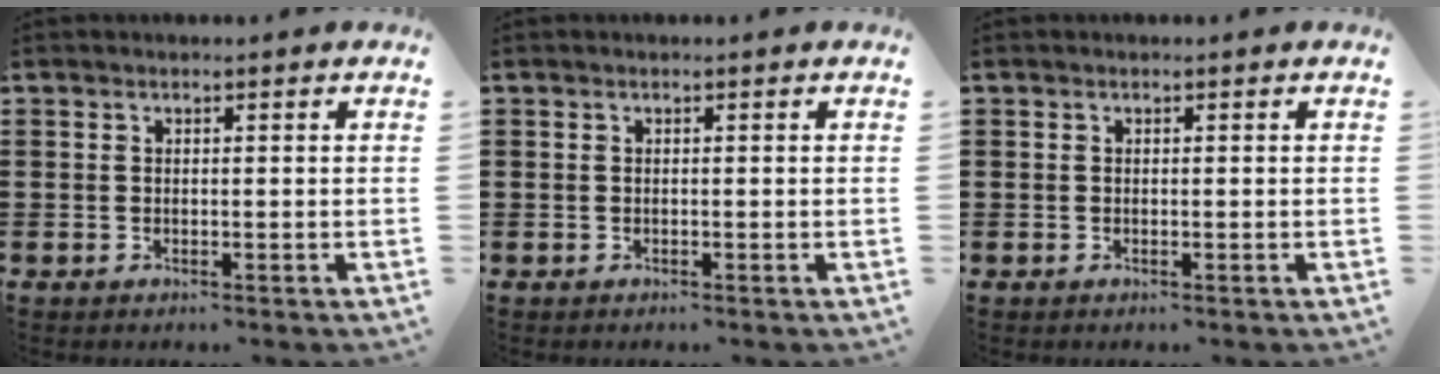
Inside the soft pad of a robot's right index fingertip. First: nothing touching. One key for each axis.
{"total": 0.0}
{"total": 0.0}